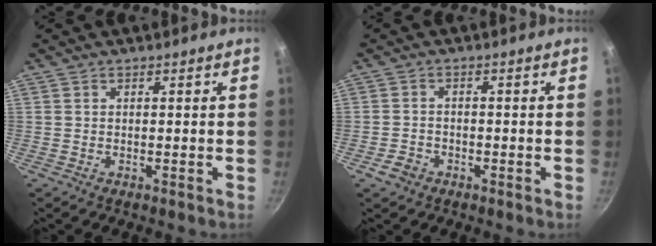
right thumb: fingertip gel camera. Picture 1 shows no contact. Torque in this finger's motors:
{"motor_torque": [0.26, 0.04, -0.01, -0.45, -0.01]}